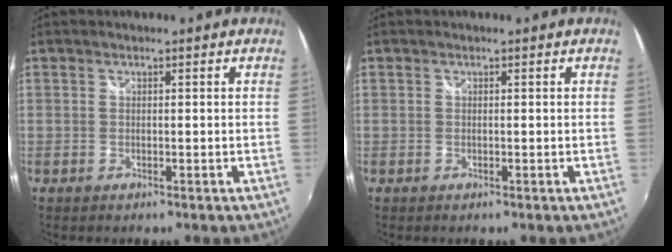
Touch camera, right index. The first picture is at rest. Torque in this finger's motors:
{"motor_torque": [-0.01, 0.01, 0.00, 0.01]}